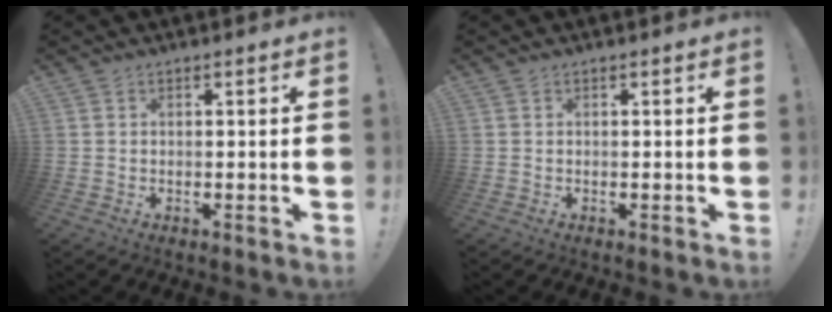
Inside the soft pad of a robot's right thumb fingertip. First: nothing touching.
{"total": 0.0}